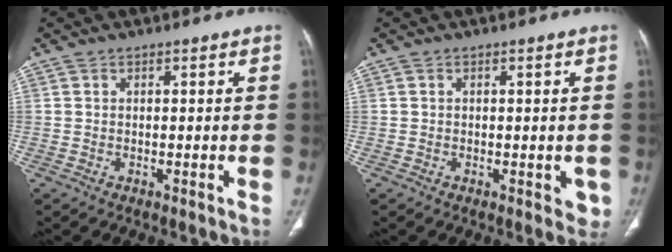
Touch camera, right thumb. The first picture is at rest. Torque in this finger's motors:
{"motor_torque": [0.51, 0.33, 0.16, -0.25, -0.01]}